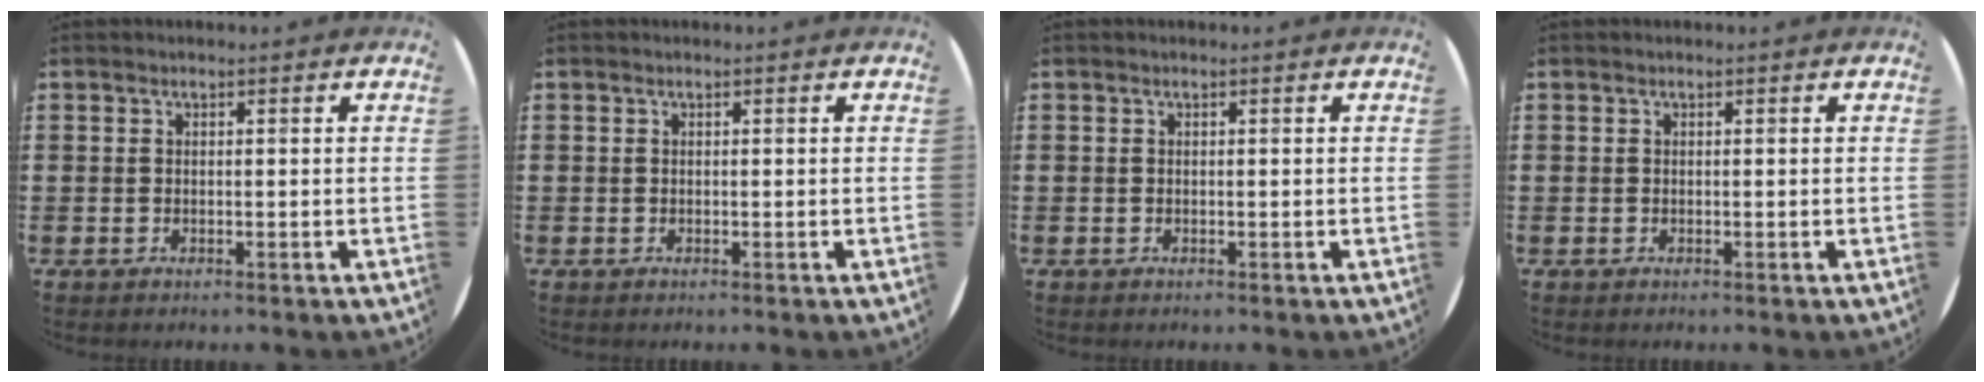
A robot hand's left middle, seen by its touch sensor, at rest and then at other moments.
{"total": 0.0}
{"total": 0.0}
{"total": 0.0}